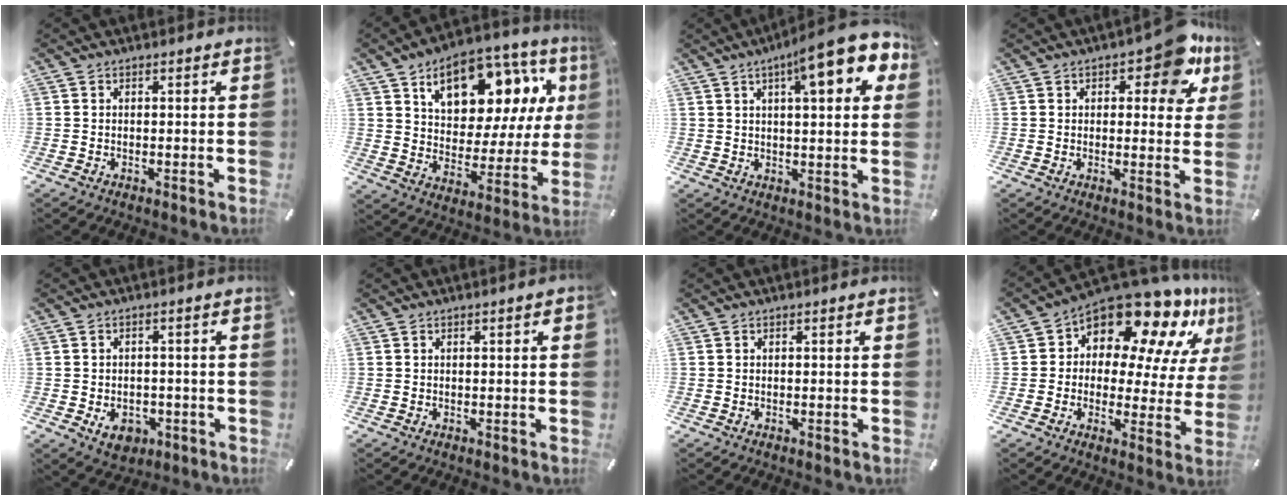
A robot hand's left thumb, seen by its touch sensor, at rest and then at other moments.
{"total": 17.2, "force": [9.9, 10.1, 9.7], "torque": [-0.152, -0.049, 0.169]}
{"total": 13.5, "force": [7.5, 4.0, 10.5], "torque": [-0.149, -0.033, 0.116]}
{"total": 10.7, "force": [5.8, 5.2, 7.3], "torque": [-0.080, -0.029, 0.094]}
{"total": 5.8, "force": [-2.0, 4.5, 3.1], "torque": [-0.045, 0.004, -0.036]}
{"total": 1.2, "force": [0.2, 0.2, 1.2], "torque": [-0.022, 0.001, 0.003]}
{"total": 0.0}
{"total": 15.0, "force": [11.5, 6.8, 6.9], "torque": [-0.107, -0.106, 0.193]}